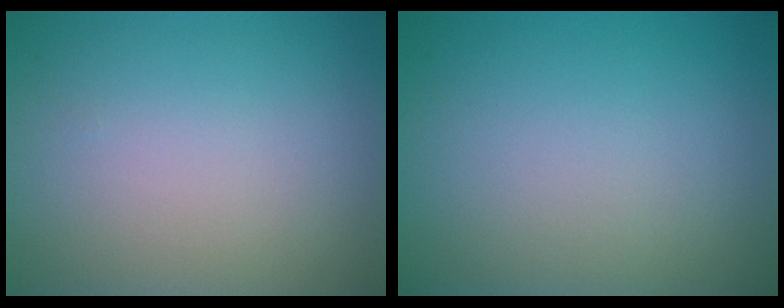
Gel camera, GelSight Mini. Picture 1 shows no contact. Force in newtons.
{"total": 0.0}